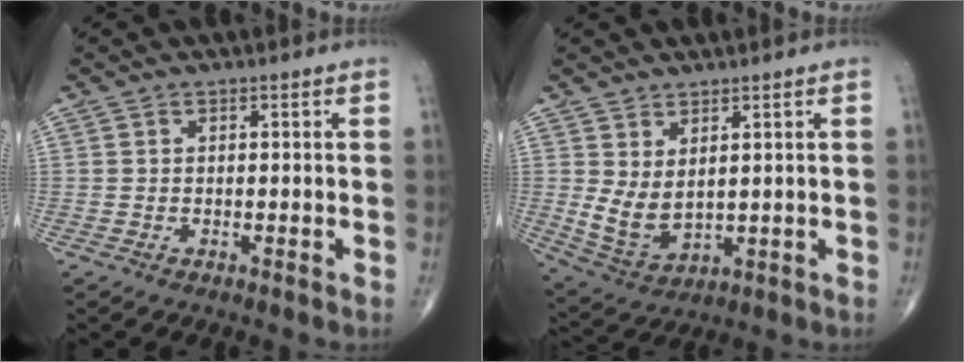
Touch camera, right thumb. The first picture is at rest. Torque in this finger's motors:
{"motor_torque": [-0.39, 1.74, 0.70, 0.41, 0.15]}